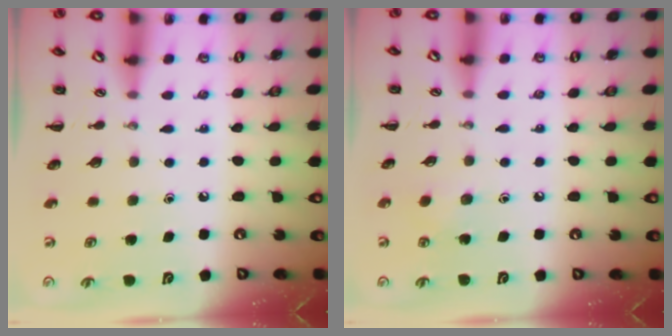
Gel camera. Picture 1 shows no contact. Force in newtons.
{"total": 4.5, "press": 4.4, "slide": 1.1}